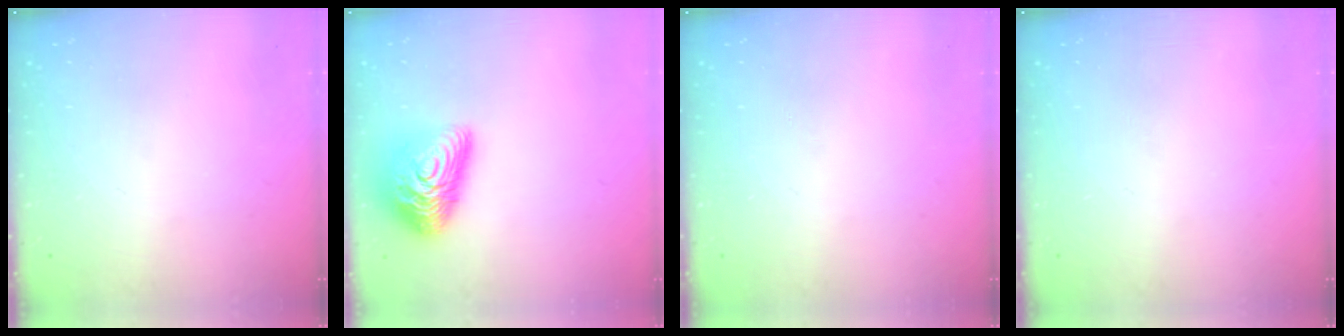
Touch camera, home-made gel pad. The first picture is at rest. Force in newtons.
{"total": 16.3, "press": 16.2, "slide": 0.8}
{"total": 0.0}
{"total": 0.0}